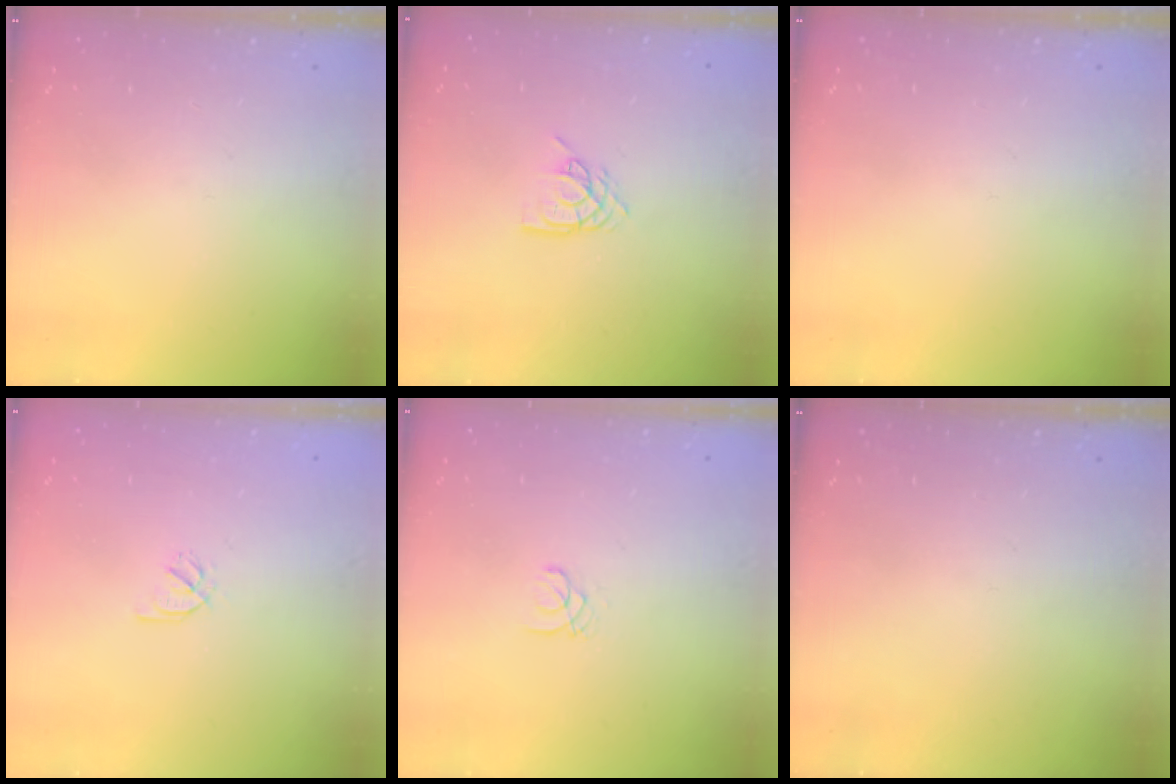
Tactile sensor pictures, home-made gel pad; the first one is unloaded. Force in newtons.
{"total": 7.9, "press": 7.8, "slide": 0.9}
{"total": 0.0}
{"total": 2.1, "press": 1.9, "slide": 0.8}
{"total": 1.0, "press": 1.0, "slide": 0.1}
{"total": 0.0}